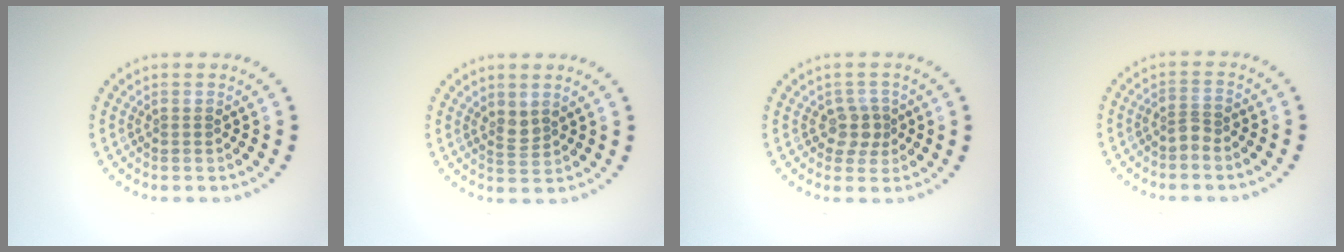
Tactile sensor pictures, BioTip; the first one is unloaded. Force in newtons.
{"total": 1.5, "press": 1.2, "slide": 1.0}
{"total": 2.0, "press": 1.7, "slide": 1.2}
{"total": 1.5, "press": 1.2, "slide": 0.9}